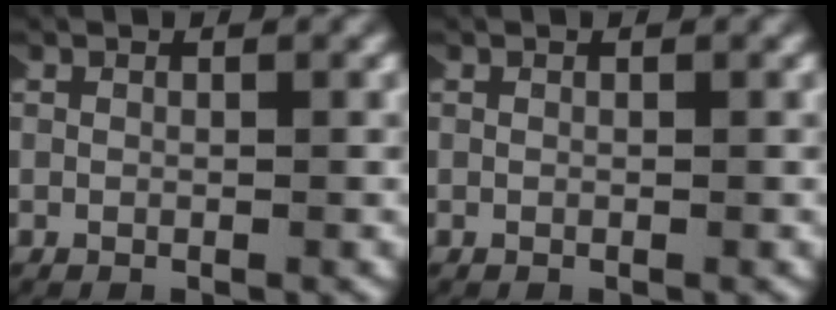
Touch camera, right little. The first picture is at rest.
{"total": 0.0}